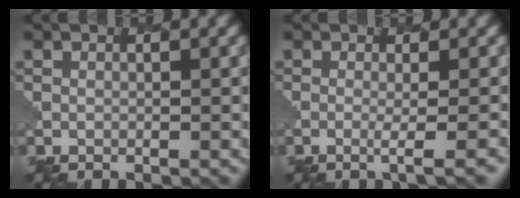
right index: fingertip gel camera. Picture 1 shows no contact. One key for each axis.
{"total": 2.7, "fx": -0.5, "fy": 0.5, "fz": 2.6, "tx": -0.030, "ty": 0.003, "tz": -0.016}